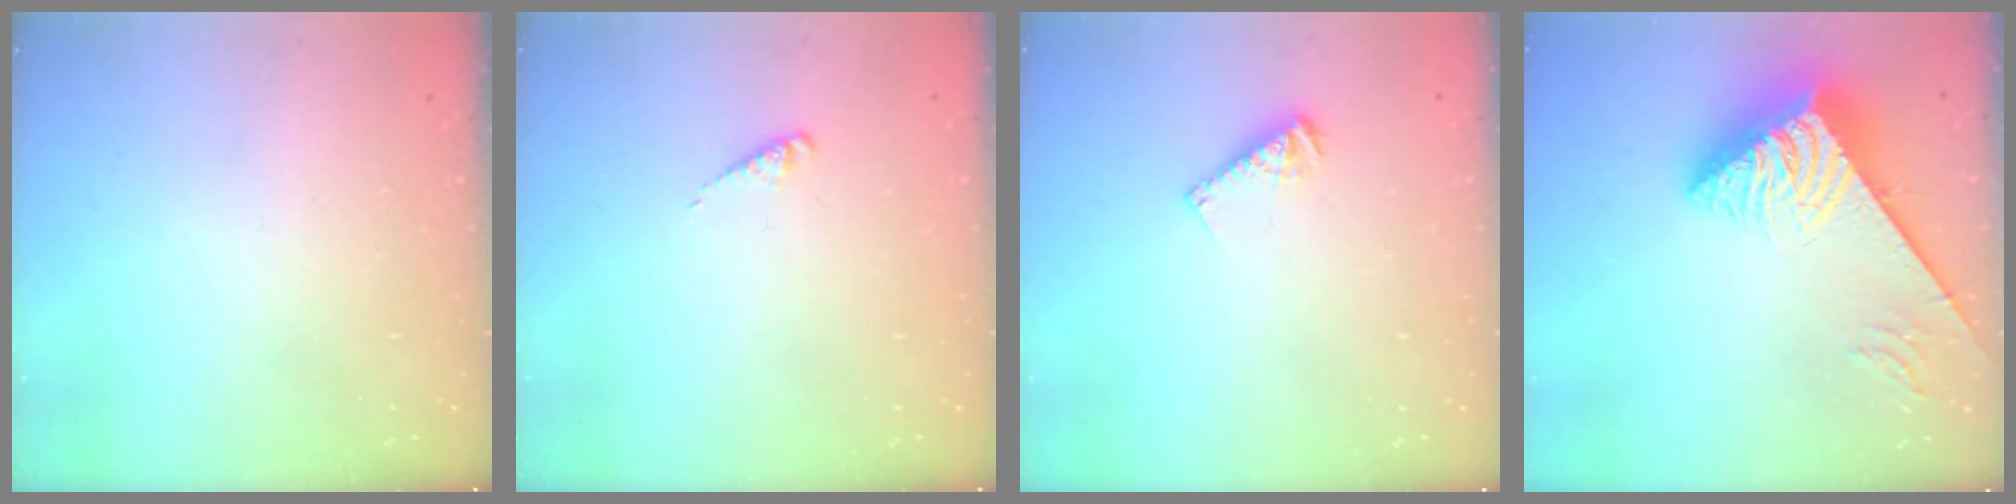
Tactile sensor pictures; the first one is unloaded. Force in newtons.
{"total": 2.1, "press": 2.1, "slide": 0.4}
{"total": 5.6, "press": 5.6, "slide": 0.3}
{"total": 7.7, "press": 7.7, "slide": 1.0}